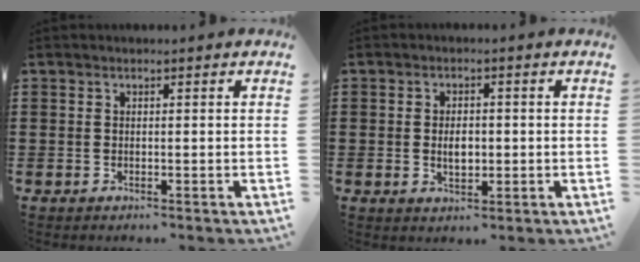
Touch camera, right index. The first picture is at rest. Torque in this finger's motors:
{"motor_torque": [1.19, 0.95, 0.29, 0.08]}